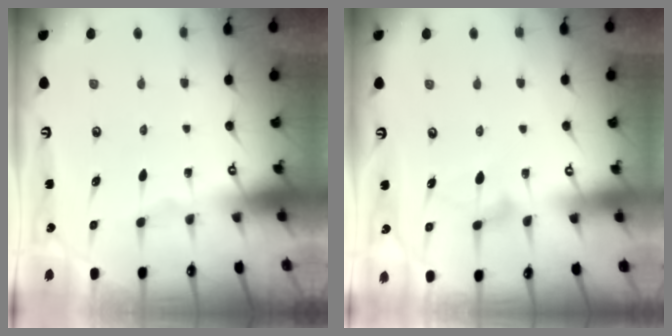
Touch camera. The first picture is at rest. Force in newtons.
{"total": 8.7, "press": 8.6, "slide": 0.5}